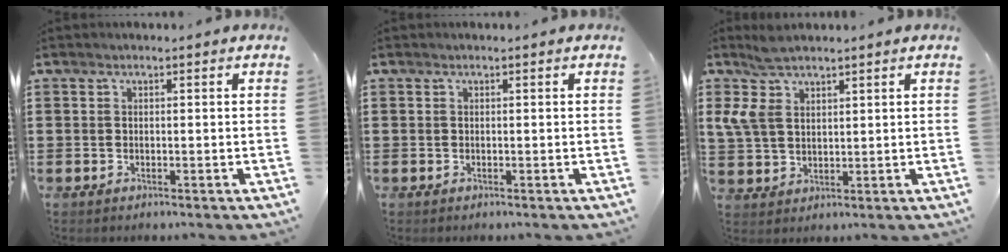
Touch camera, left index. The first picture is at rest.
{"total": 0.0}
{"total": 5.8, "force": [3.8, 3.1, 3.2], "torque": [-0.083, 0.000, 0.071]}